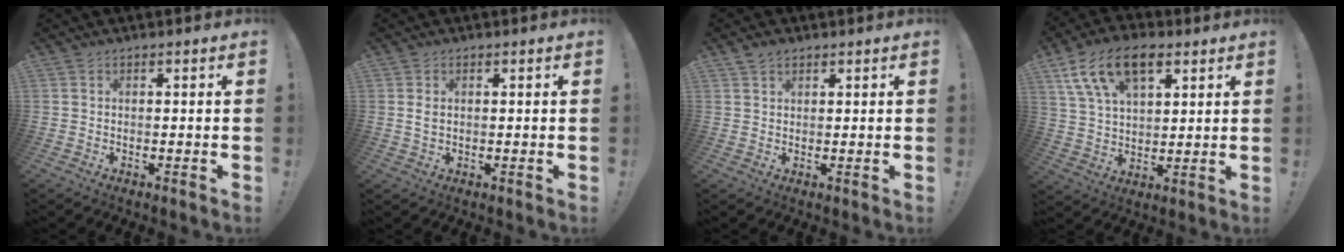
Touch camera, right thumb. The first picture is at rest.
{"total": 1.8, "force": [0.7, 1.0, 1.3], "torque": [-0.018, 0.000, 0.011]}
{"total": 2.2, "force": [1.7, 1.2, 0.8], "torque": [-0.011, -0.006, 0.031]}
{"total": 15.4, "force": [7.9, 8.7, 9.9], "torque": [-0.182, -0.022, 0.145]}